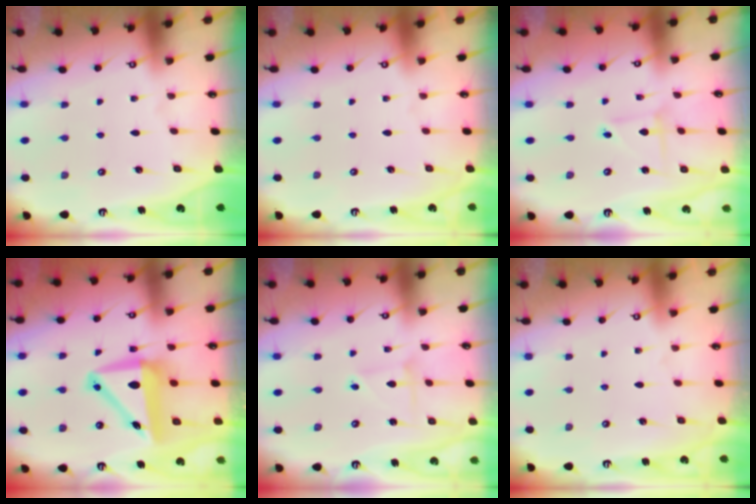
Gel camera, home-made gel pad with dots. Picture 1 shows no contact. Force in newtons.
{"total": 0.0}
{"total": 2.5, "press": 2.5, "slide": 0.2}
{"total": 9.2, "press": 8.9, "slide": 2.4}
{"total": 2.6, "press": 2.6, "slide": 0.3}
{"total": 0.0}